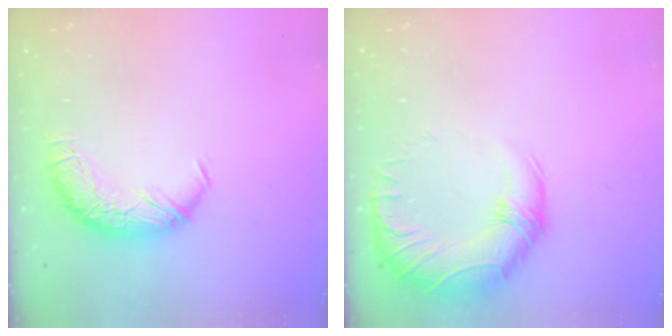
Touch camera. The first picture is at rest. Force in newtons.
{"total": 3.3, "press": 0.2, "slide": 3.3}